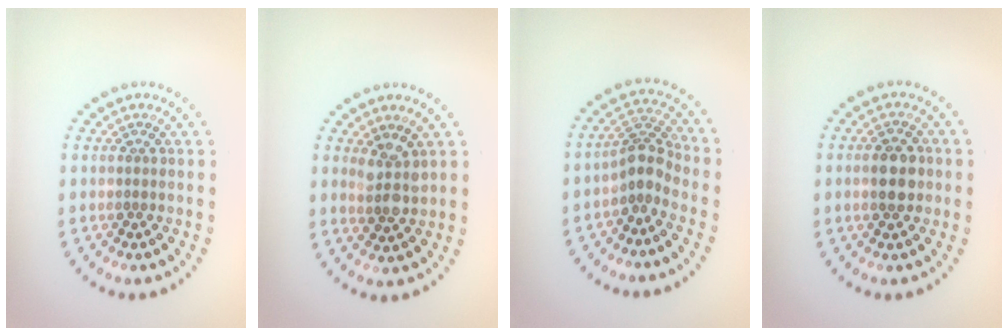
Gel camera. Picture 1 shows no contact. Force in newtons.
{"total": 2.3, "press": 2.0, "slide": 1.1}
{"total": 2.8, "press": 2.2, "slide": 1.8}
{"total": 3.3, "press": 3.3, "slide": 0.0}